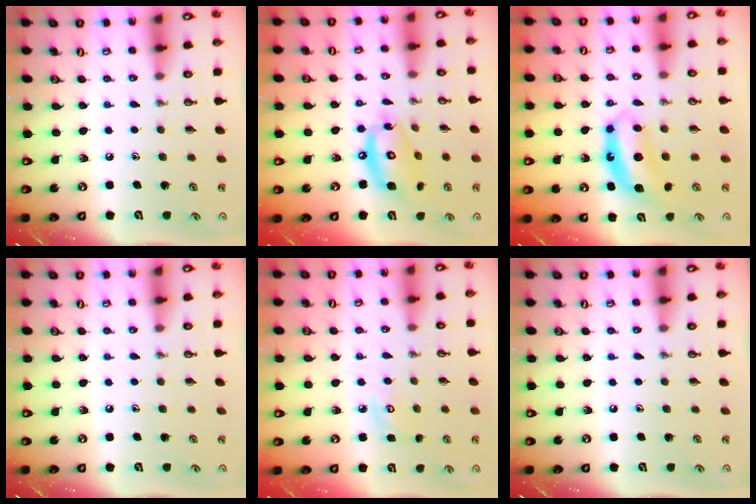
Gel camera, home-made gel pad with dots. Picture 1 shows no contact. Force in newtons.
{"total": 13.2, "press": 13.2, "slide": 1.5}
{"total": 6.8, "press": 6.8, "slide": 0.3}
{"total": 0.0}
{"total": 4.7, "press": 4.6, "slide": 0.4}
{"total": 0.0}